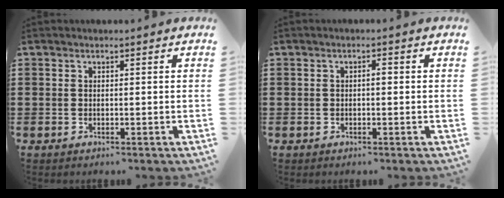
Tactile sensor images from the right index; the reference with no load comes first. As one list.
[{"total": 1.0, "force": [-0.1, 0.3, 1.0], "torque": [-0.019, 0.000, -0.003]}]